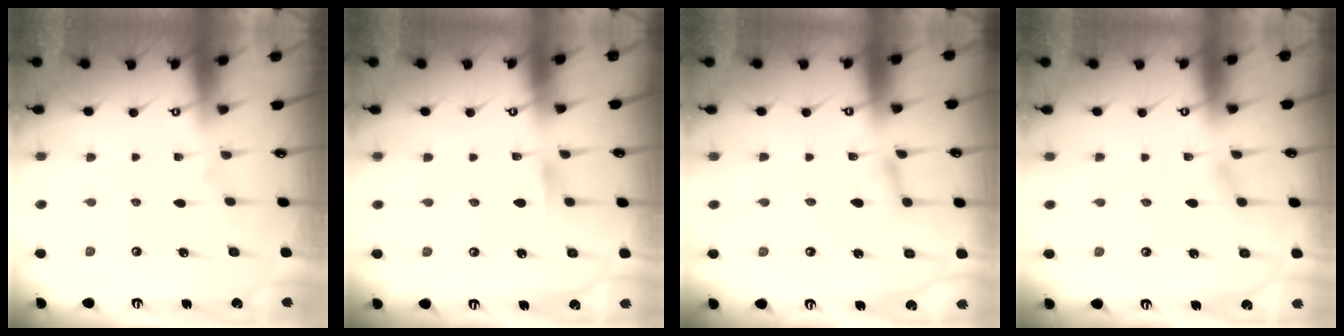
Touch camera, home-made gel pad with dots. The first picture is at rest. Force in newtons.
{"total": 1.3, "press": 1.3, "slide": 0.1}
{"total": 2.5, "press": 2.5, "slide": 0.1}
{"total": 1.7, "press": 1.7, "slide": 0.1}